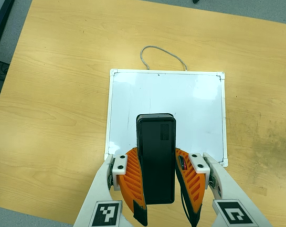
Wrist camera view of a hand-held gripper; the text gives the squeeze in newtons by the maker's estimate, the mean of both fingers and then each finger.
{"total": 6.1, "left": 5.3, "right": 6.9}